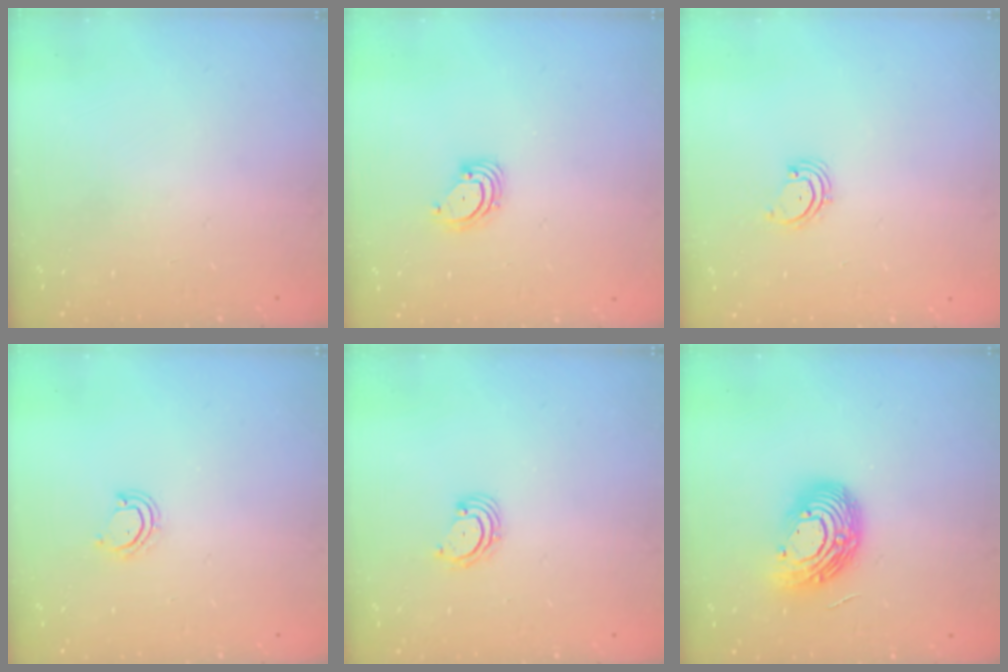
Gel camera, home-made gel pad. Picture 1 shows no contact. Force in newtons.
{"total": 3.3, "press": 3.3, "slide": 0.3}
{"total": 2.1, "press": 2.1, "slide": 0.3}
{"total": 3.5, "press": 3.4, "slide": 0.3}
{"total": 3.1, "press": 3.1, "slide": 0.3}
{"total": 14.2, "press": 14.2, "slide": 1.1}